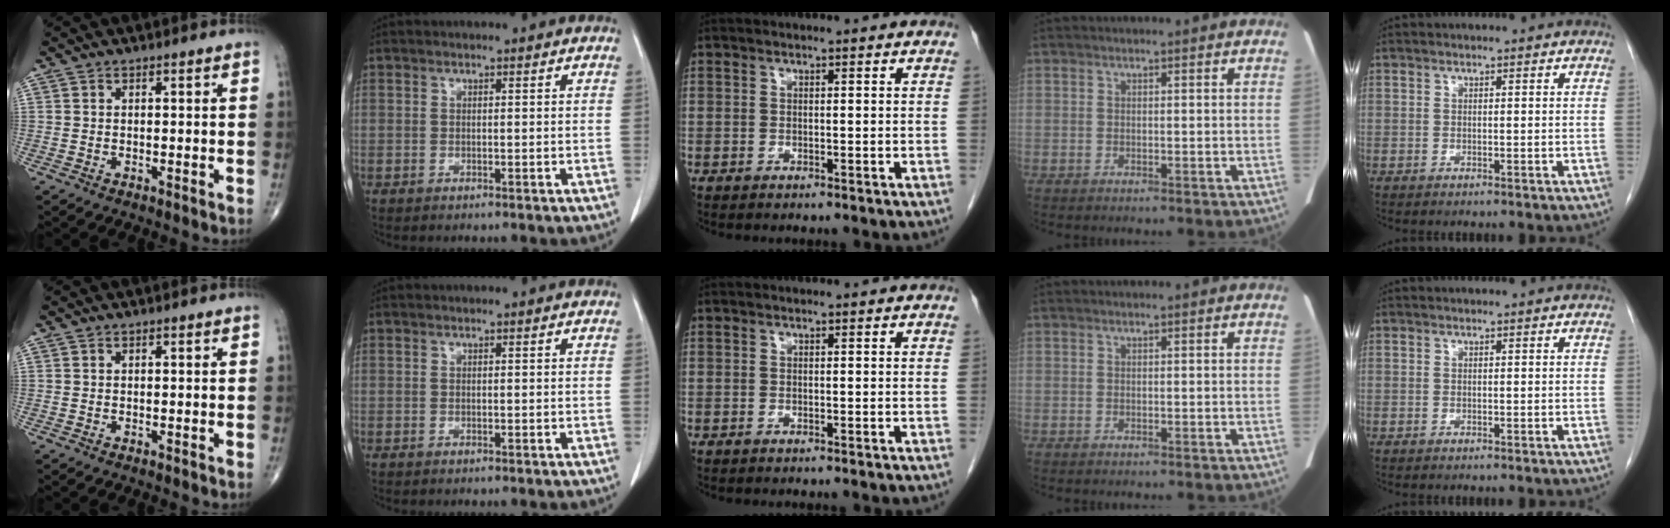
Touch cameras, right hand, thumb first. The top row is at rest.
{}